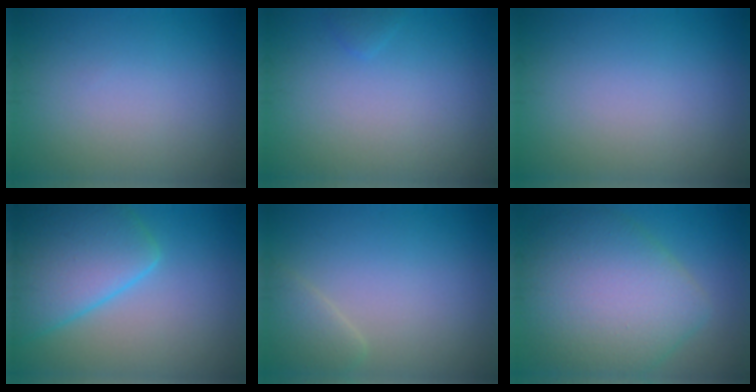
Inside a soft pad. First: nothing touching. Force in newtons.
{"total": 0.6, "press": 0.6, "slide": 0.0}
{"total": 0.0}
{"total": 8.4, "press": 8.3, "slide": 0.6}
{"total": 1.7, "press": 1.7, "slide": 0.2}
{"total": 10.1, "press": 10.1, "slide": 0.8}